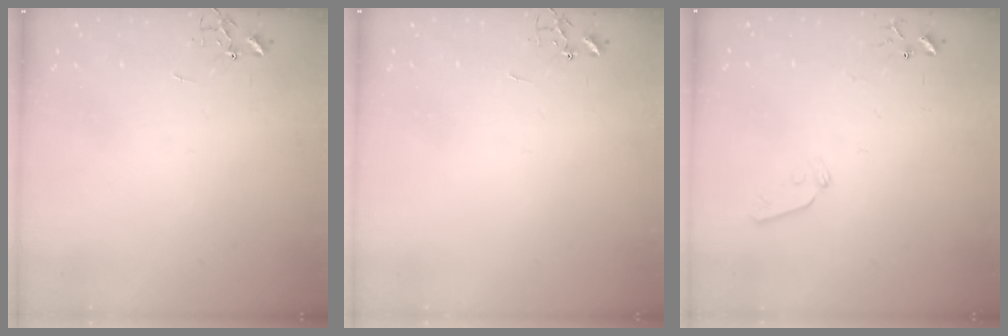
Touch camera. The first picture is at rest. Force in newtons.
{"total": 0.0}
{"total": 5.9, "press": 5.8, "slide": 0.6}